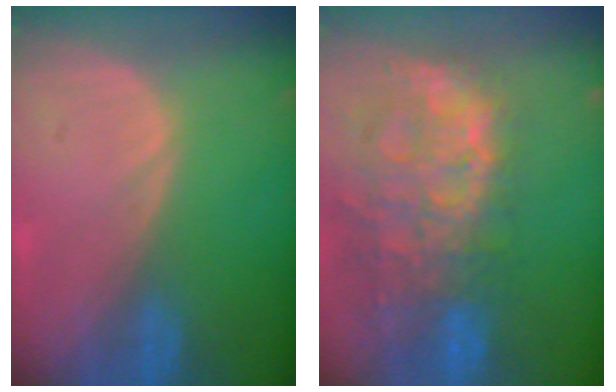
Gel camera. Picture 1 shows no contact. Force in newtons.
{"total": 13.8, "press": 11.2, "slide": 8.0}